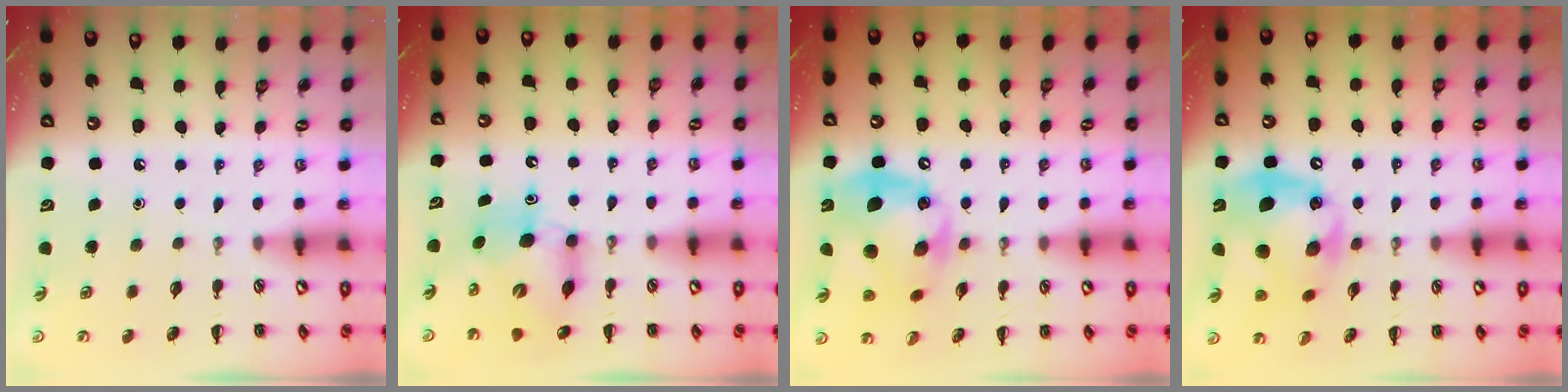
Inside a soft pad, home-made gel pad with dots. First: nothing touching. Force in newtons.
{"total": 7.2, "press": 7.0, "slide": 1.6}
{"total": 16.5, "press": 16.5, "slide": 0.9}
{"total": 16.5, "press": 16.5, "slide": 0.9}